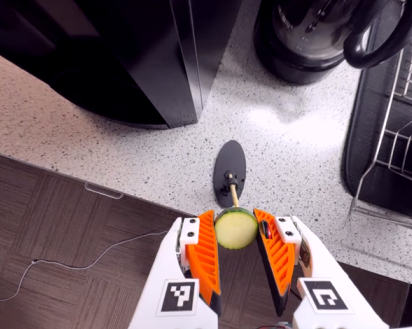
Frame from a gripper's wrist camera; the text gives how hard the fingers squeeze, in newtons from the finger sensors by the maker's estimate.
{"total": 10.5, "left": 10.2, "right": 10.7}